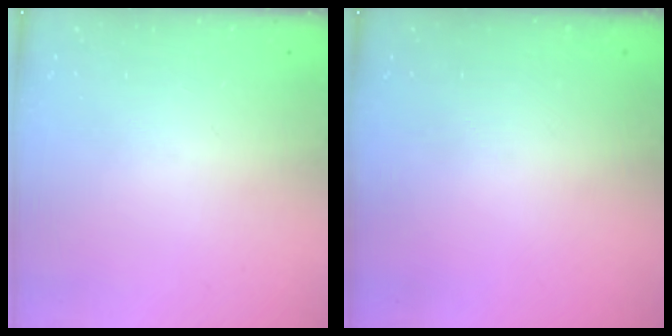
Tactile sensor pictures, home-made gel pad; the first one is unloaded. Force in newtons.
{"total": 0.0}